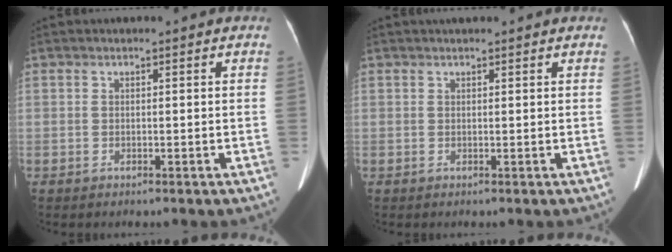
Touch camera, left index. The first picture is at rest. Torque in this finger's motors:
{"motor_torque": [0.11, -0.09, 0.00, 0.00]}